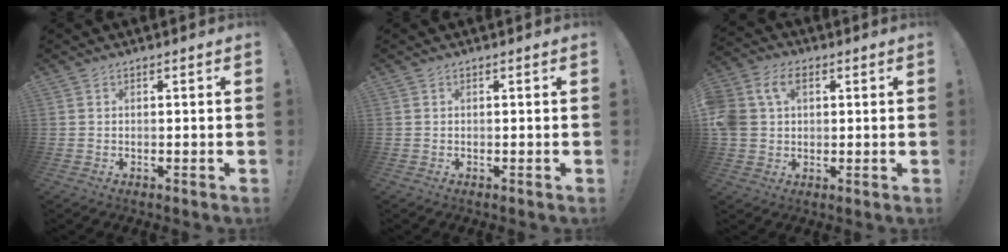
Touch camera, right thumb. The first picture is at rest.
{"total": 0.0}
{"total": 10.2, "force": [3.0, 7.4, 6.4], "torque": [-0.132, 0.005, 0.060]}